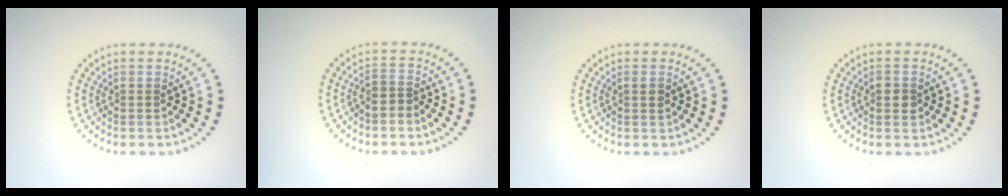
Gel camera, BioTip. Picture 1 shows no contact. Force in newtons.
{"total": 1.6, "press": 1.4, "slide": 0.8}
{"total": 0.9, "press": 0.8, "slide": 0.5}
{"total": 1.3, "press": 1.3, "slide": 0.0}